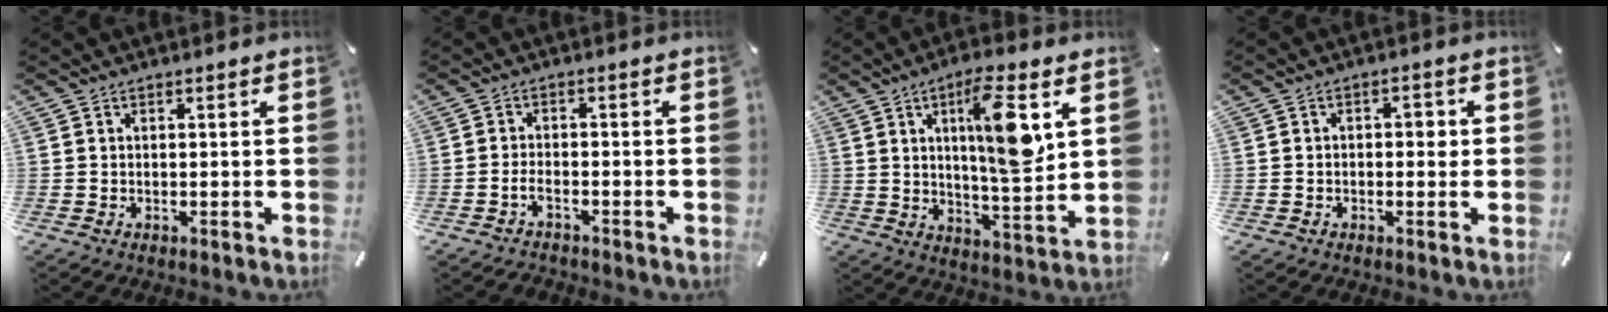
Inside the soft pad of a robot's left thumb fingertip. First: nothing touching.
{"total": 2.7, "force": [-1.9, 1.1, 1.6], "torque": [-0.034, 0.008, -0.037]}
{"total": 13.4, "force": [4.5, 3.0, 12.2], "torque": [-0.195, -0.008, 0.067]}
{"total": 2.8, "force": [-0.4, 1.7, 2.2], "torque": [-0.034, 0.006, -0.013]}